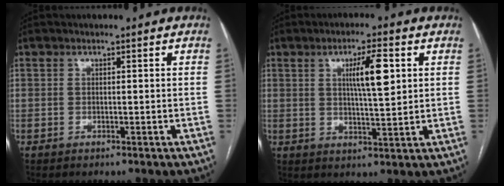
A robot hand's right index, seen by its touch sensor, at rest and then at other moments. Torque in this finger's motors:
{"motor_torque": [0.26, 0.00, 0.24, 0.05]}